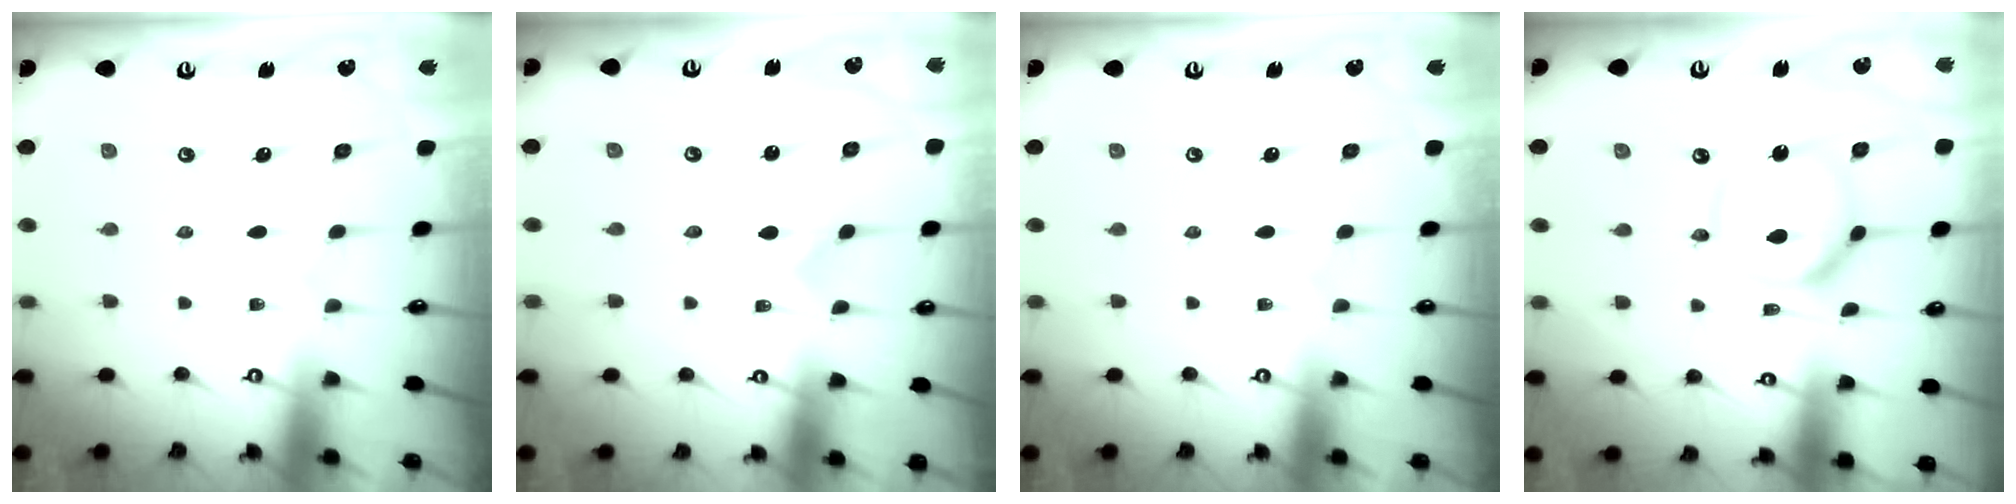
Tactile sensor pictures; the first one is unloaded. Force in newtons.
{"total": 0.0}
{"total": 0.0}
{"total": 13.6, "press": 13.5, "slide": 1.7}